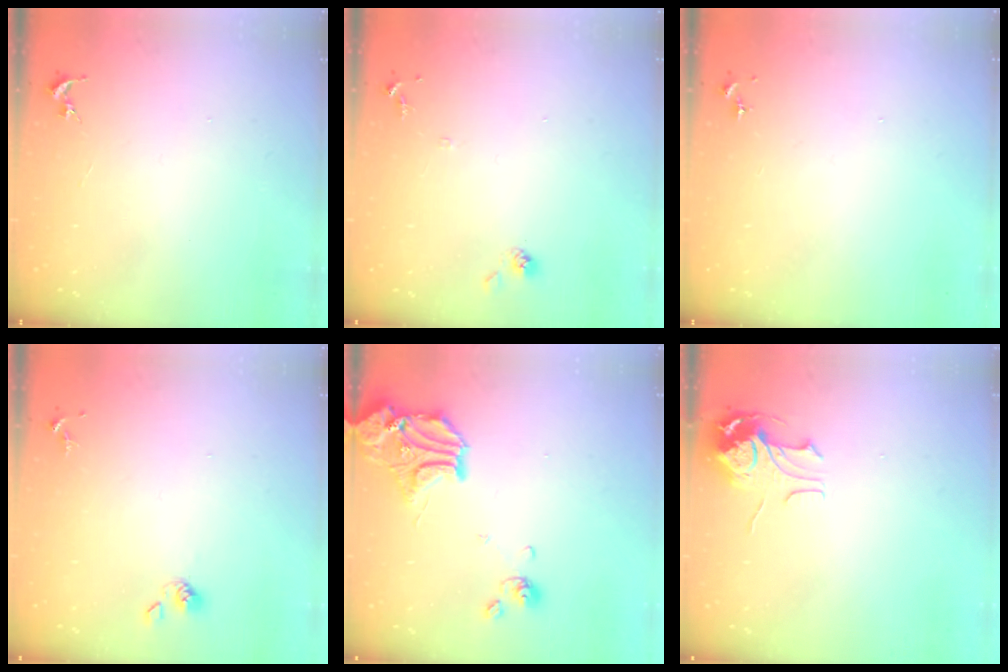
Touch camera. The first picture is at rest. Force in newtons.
{"total": 7.3, "press": 7.3, "slide": 0.4}
{"total": 0.0}
{"total": 4.4, "press": 4.1, "slide": 1.6}
{"total": 16.0, "press": 15.8, "slide": 2.5}
{"total": 8.3, "press": 8.3, "slide": 0.8}